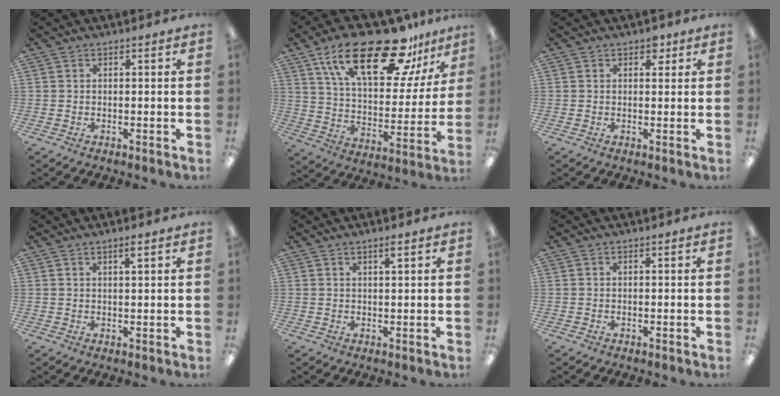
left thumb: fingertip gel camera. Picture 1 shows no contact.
{"total": 25.7, "force": [16.6, 10.2, 16.8], "torque": [-0.276, -0.087, 0.280]}
{"total": 2.4, "force": [1.4, 1.4, 1.2], "torque": [-0.001, -0.007, 0.020]}
{"total": 2.0, "force": [1.4, 0.1, 1.4], "torque": [-0.032, 0.000, 0.024]}
{"total": 1.8, "force": [1.3, 0.1, 1.3], "torque": [-0.028, 0.000, 0.022]}
{"total": 0.0}